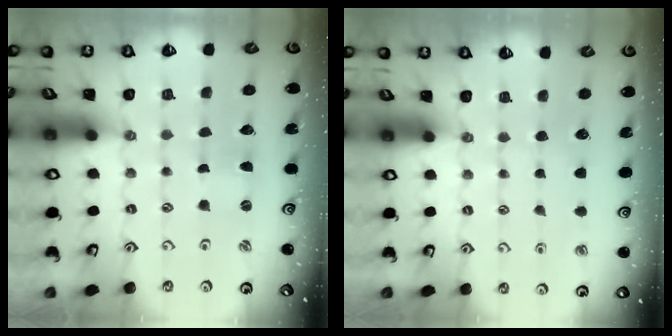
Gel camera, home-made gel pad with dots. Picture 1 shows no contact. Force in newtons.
{"total": 0.0}